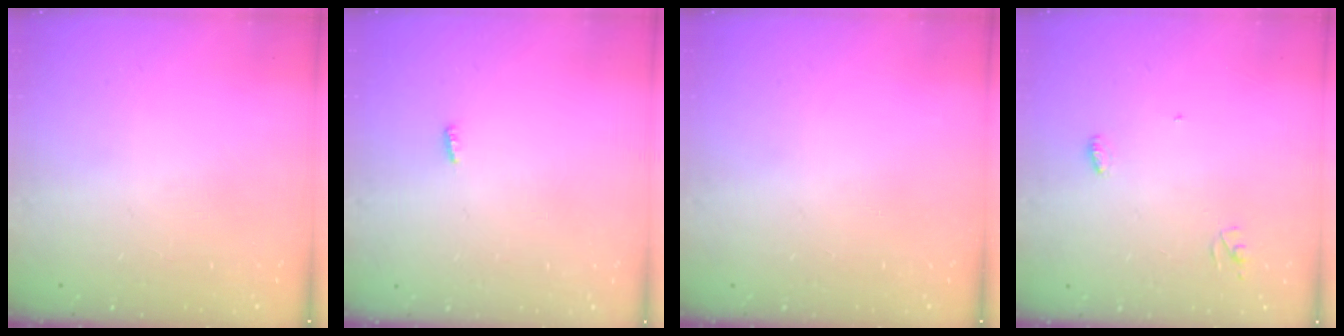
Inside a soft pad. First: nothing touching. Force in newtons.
{"total": 3.0, "press": 2.9, "slide": 0.8}
{"total": 0.0}
{"total": 3.3, "press": 3.2, "slide": 0.3}